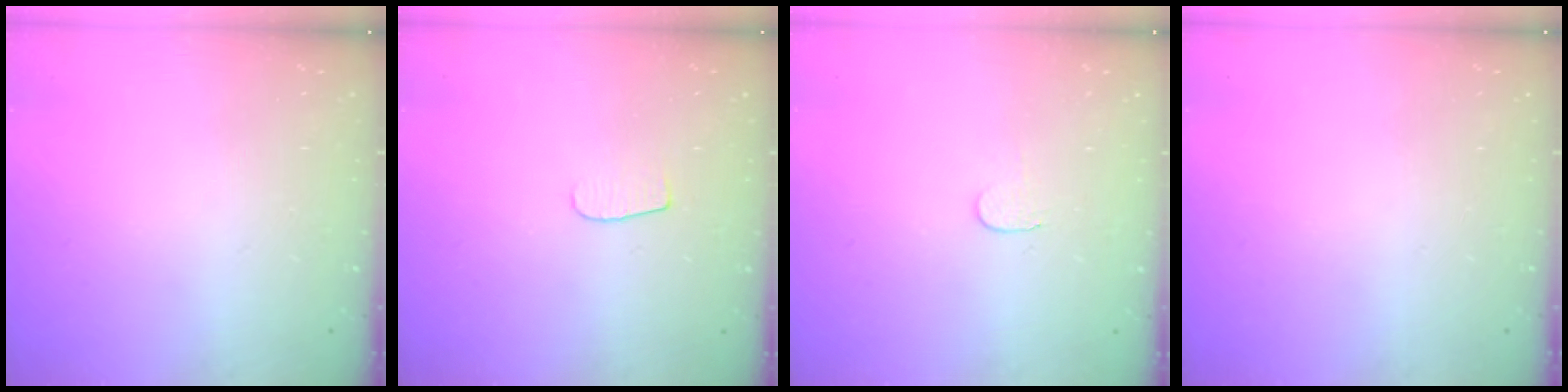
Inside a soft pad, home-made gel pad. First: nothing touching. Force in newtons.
{"total": 4.8, "press": 4.8, "slide": 0.6}
{"total": 3.7, "press": 3.7, "slide": 0.4}
{"total": 0.0}